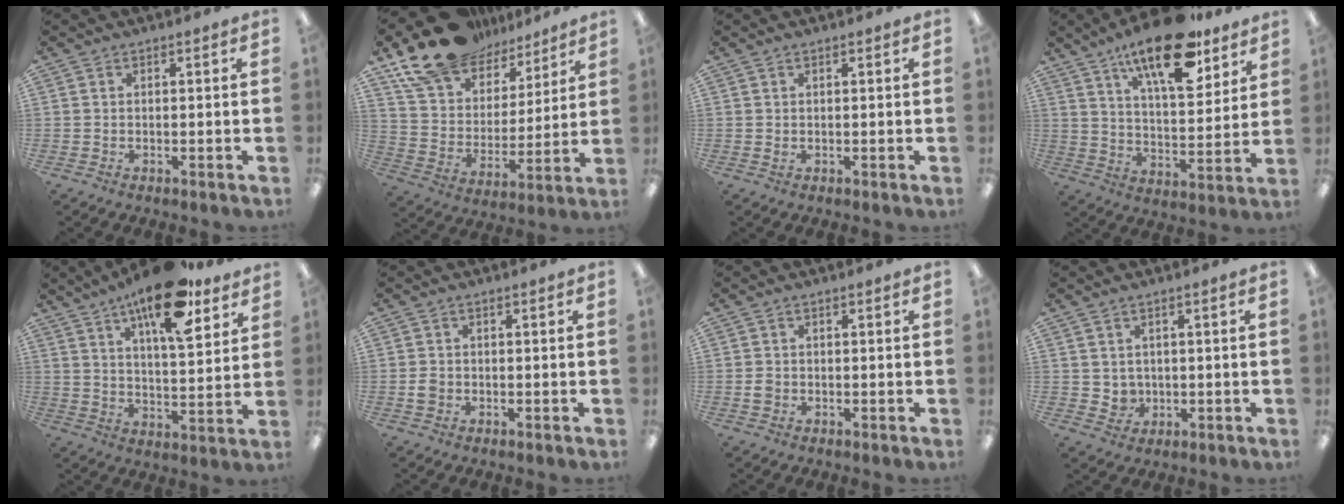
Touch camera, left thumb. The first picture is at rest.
{"total": 19.4, "force": [15.2, 9.9, 6.8], "torque": [-0.145, -0.089, 0.279]}
{"total": 0.8, "force": [0.2, 0.3, 0.7], "torque": [-0.014, 0.001, 0.003]}
{"total": 19.4, "force": [13.4, 7.2, 12.1], "torque": [-0.185, -0.072, 0.218]}
{"total": 17.3, "force": [11.4, 5.9, 11.5], "torque": [-0.176, -0.055, 0.185]}
{"total": 1.9, "force": [-0.4, 1.6, 0.9], "torque": [-0.017, 0.003, -0.009]}
{"total": 1.3, "force": [-0.2, 1.2, 0.6], "torque": [-0.011, 0.003, -0.006]}
{"total": 3.2, "force": [1.4, 2.8, 0.5], "torque": [-0.010, -0.006, 0.026]}